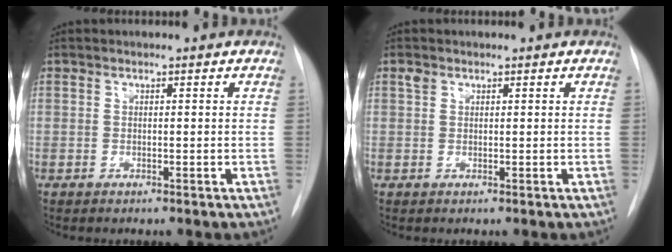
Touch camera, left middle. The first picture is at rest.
{"total": 1.0, "force": [0.7, 0.7, 0.4], "torque": [-0.009, 0.009, 0.012]}